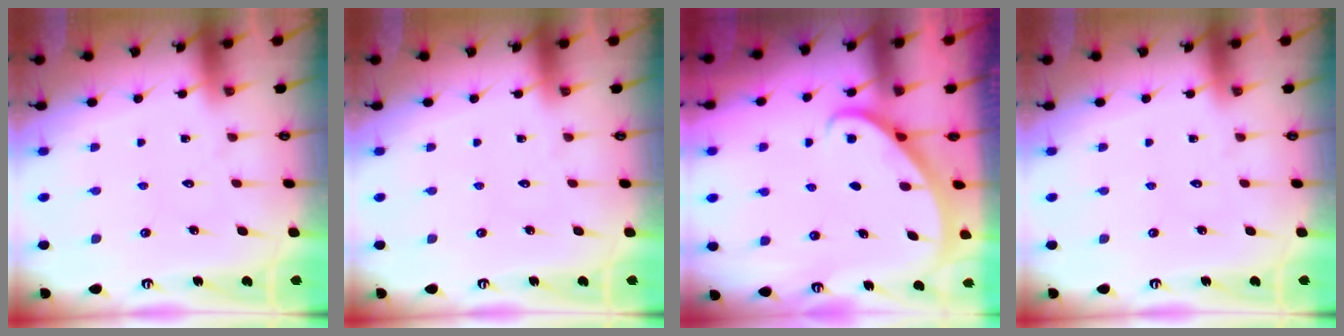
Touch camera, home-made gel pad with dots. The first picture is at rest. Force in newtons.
{"total": 0.0}
{"total": 2.3, "press": 2.3, "slide": 0.2}
{"total": 0.0}